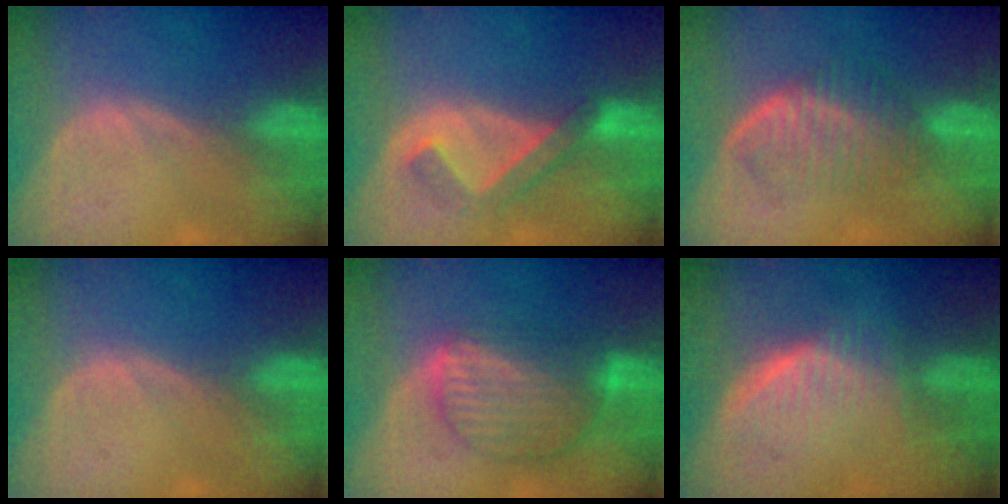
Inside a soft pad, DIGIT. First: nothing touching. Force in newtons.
{"total": 5.0, "press": 4.9, "slide": 1.0}
{"total": 6.8, "press": 6.1, "slide": 3.1}
{"total": 0.0}
{"total": 8.7, "press": 7.6, "slide": 4.2}
{"total": 5.4, "press": 5.3, "slide": 1.4}